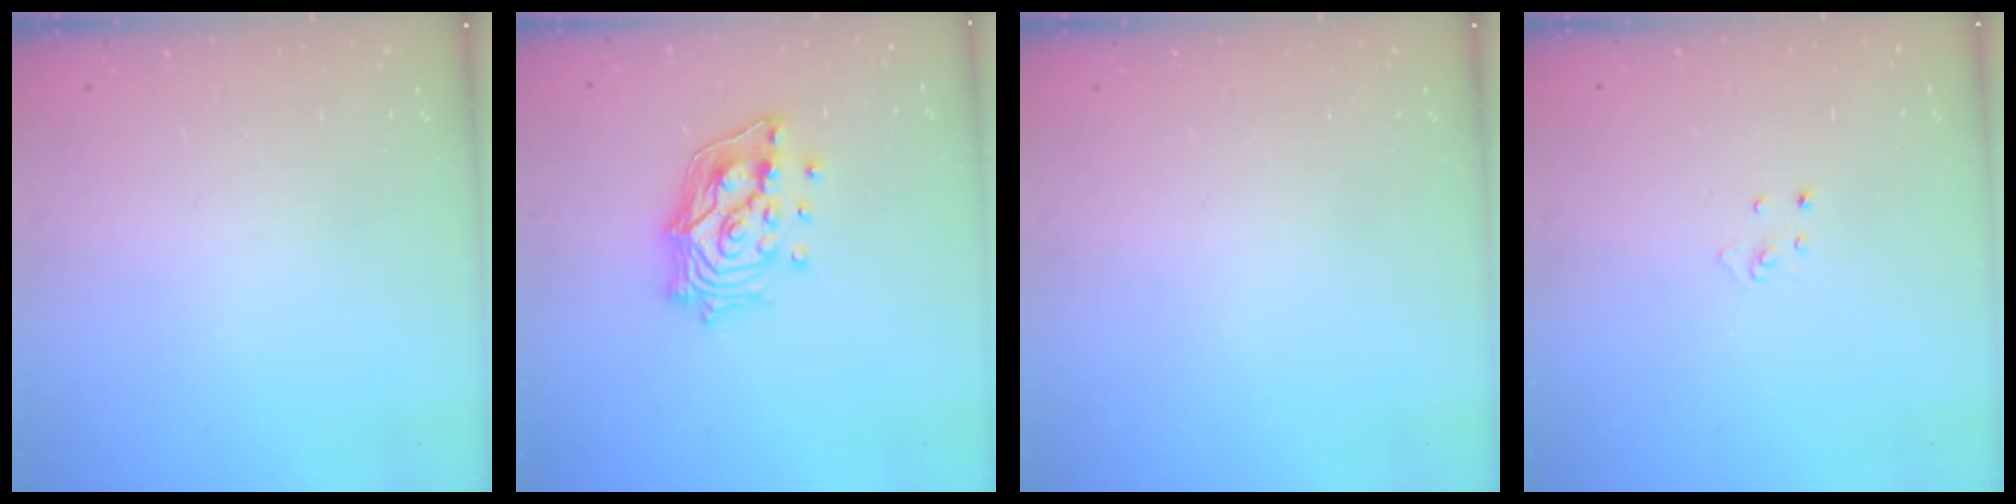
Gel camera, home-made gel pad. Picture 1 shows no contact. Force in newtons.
{"total": 14.1, "press": 14.0, "slide": 1.7}
{"total": 0.0}
{"total": 3.0, "press": 2.9, "slide": 0.3}